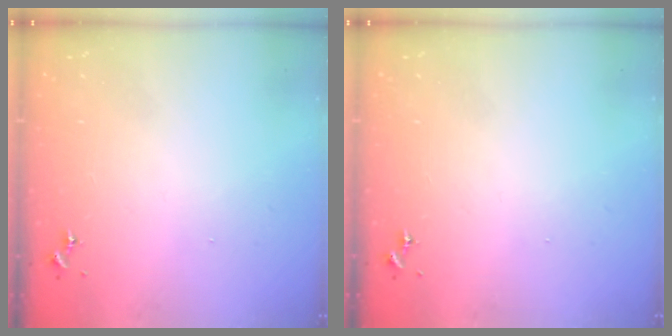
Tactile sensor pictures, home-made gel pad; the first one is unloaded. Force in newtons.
{"total": 0.0}